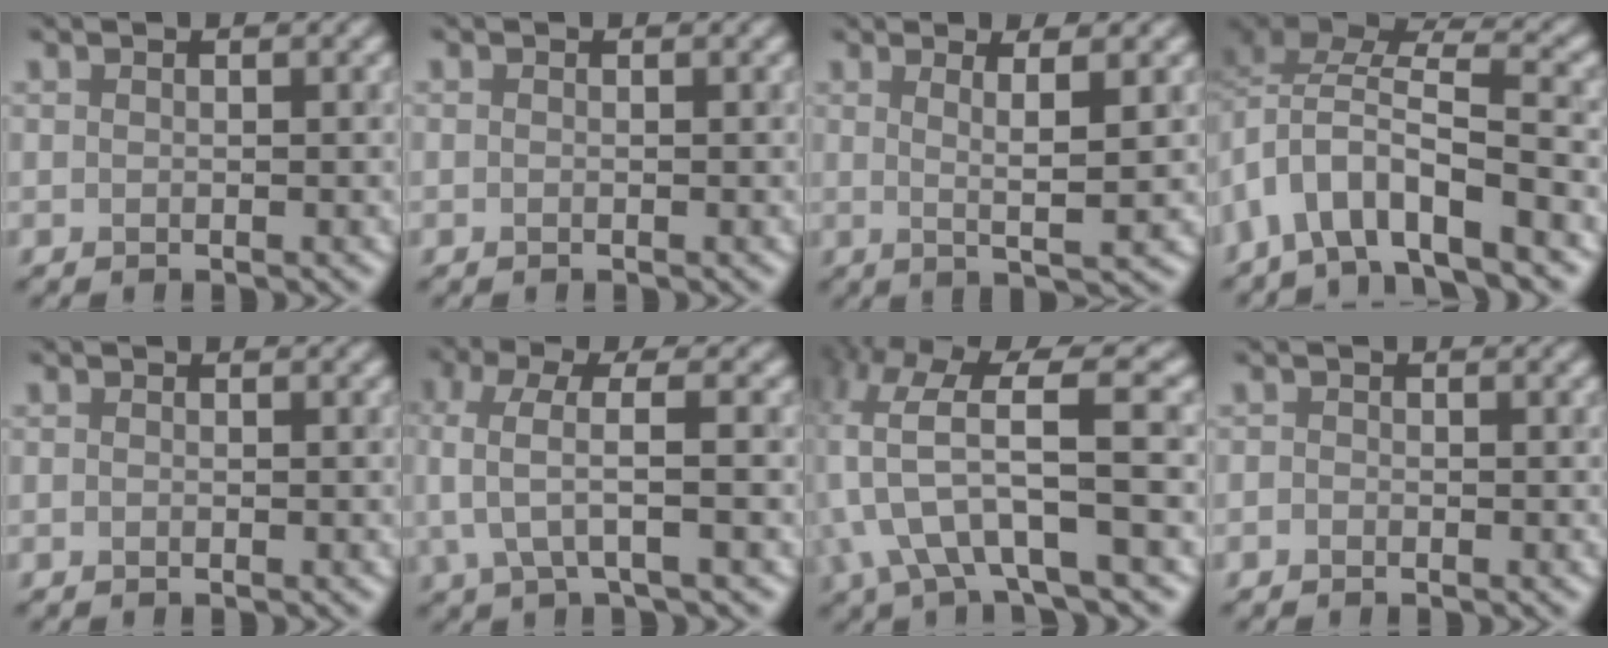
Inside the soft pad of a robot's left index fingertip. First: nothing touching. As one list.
[{"total": 0.0}, {"total": 3.9, "force": [0.8, 0.6, 3.7], "torque": [-0.061, 0.001, 0.017]}, {"total": 8.1, "force": [-4.0, 3.7, 6.0], "torque": [-0.106, 0.016, -0.075]}, {"total": 0.0}, {"total": 3.8, "force": [0.4, 1.0, 3.6], "torque": [-0.081, 0.008, 0.010]}, {"total": 7.6, "force": [-1.7, 2.7, 6.9], "torque": [-0.138, 0.007, -0.030]}, {"total": 0.5, "force": [-0.4, 0.3, 0.1], "torque": [0.002, 0.002, -0.007]}]